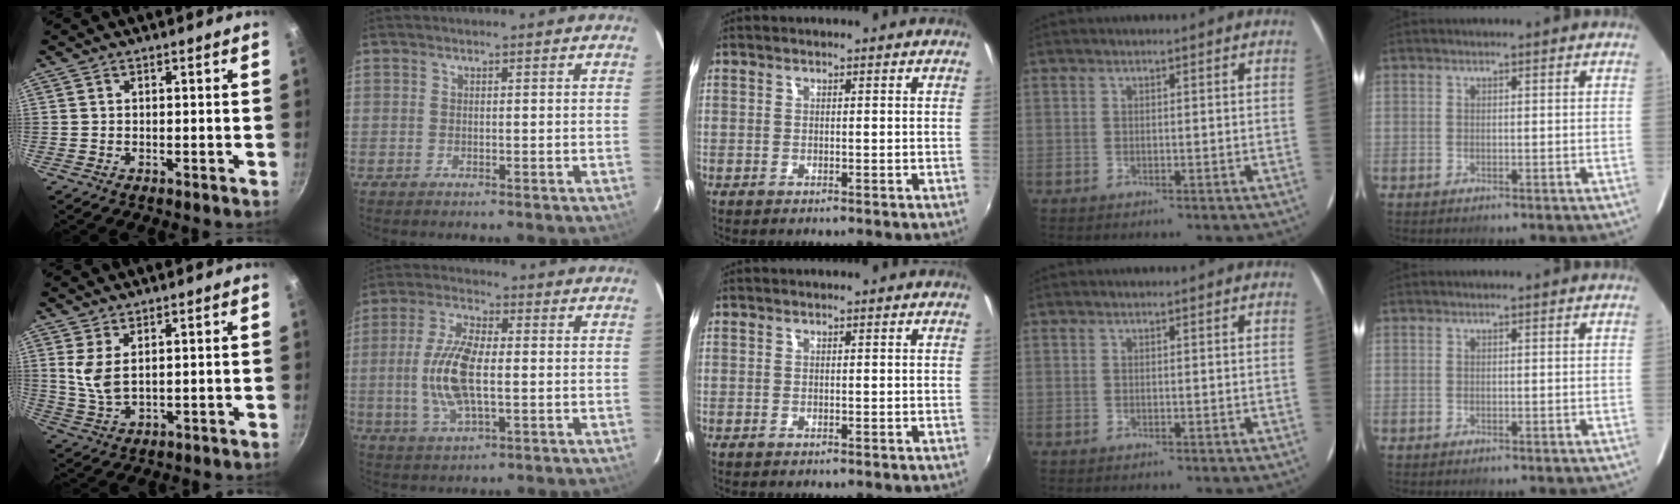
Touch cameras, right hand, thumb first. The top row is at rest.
{"thumb": {"total": 5.5, "force": [2.0, 2.7, 4.3], "torque": [-0.083, -0.022, 0.046]}, "index": {"total": 11.6, "force": [-0.7, 4.5, 10.7], "torque": [-0.224, 0.003, -0.013]}}